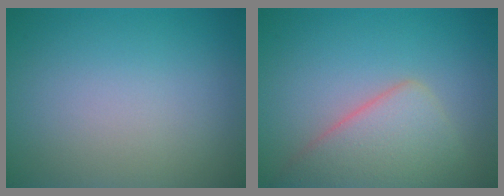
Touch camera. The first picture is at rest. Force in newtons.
{"total": 5.2, "press": 5.1, "slide": 0.3}